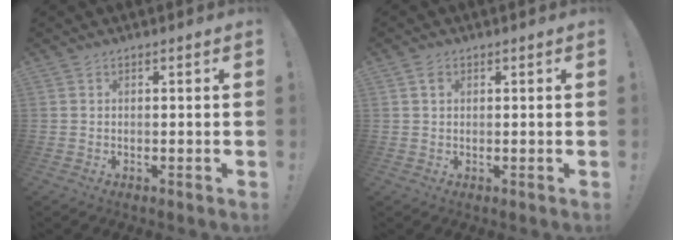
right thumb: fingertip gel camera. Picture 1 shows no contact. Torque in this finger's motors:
{"motor_torque": [0.36, 0.31, 0.13, -0.33, 0.00]}